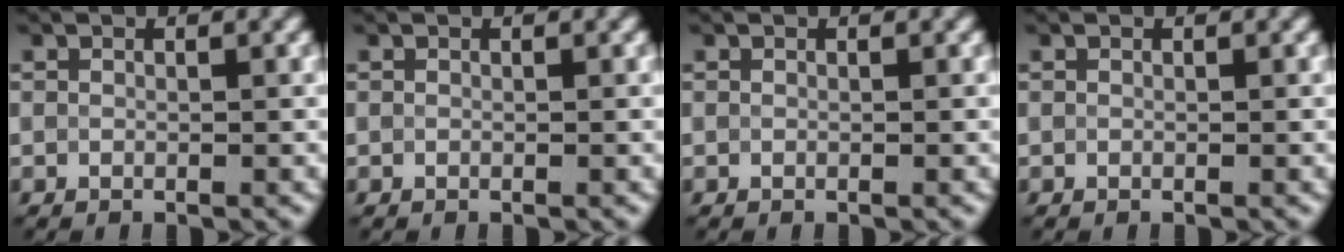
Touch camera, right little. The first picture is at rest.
{"total": 0.0}
{"total": 0.0}
{"total": 0.0}